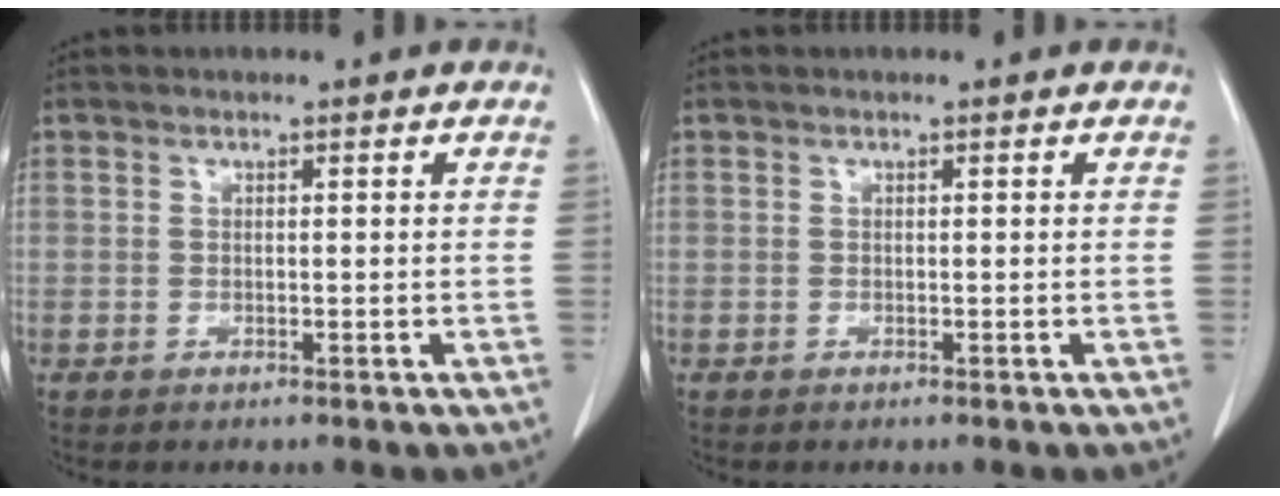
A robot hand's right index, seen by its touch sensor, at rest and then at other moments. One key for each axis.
{"total": 0.0}